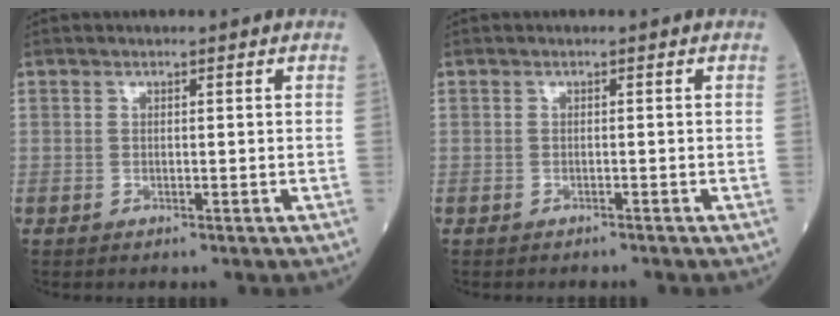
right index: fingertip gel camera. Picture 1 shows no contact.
{"total": 0.5, "force": [-0.5, 0.0, 0.1], "torque": [-0.004, -0.002, -0.010]}